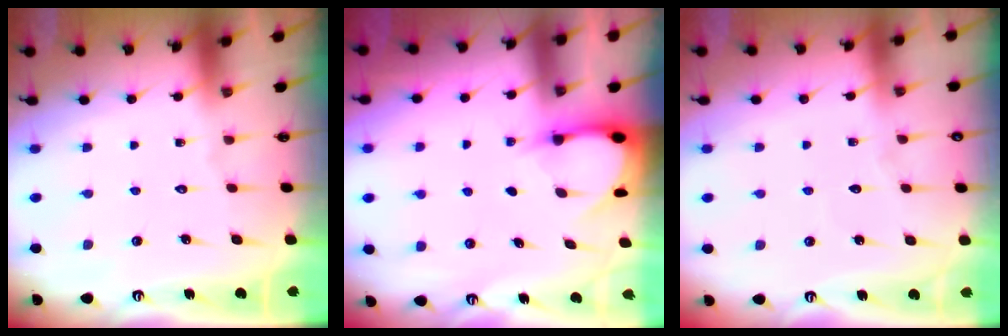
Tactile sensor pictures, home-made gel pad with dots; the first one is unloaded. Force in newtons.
{"total": 3.1, "press": 3.1, "slide": 0.4}
{"total": 2.3, "press": 2.3, "slide": 0.3}